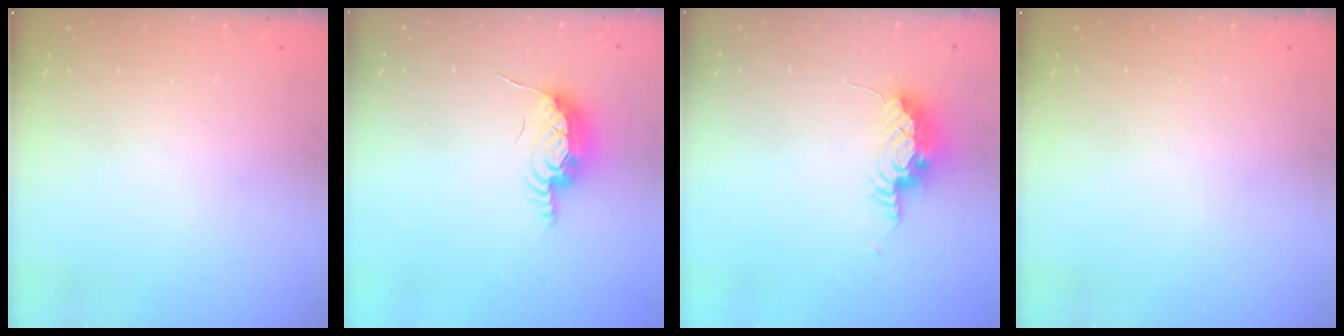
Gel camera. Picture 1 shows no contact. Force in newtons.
{"total": 10.0, "press": 10.0, "slide": 1.0}
{"total": 8.6, "press": 8.3, "slide": 2.5}
{"total": 0.0}